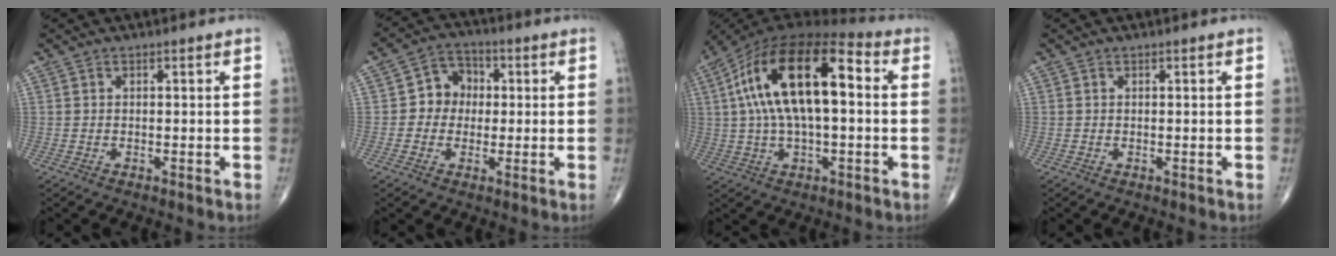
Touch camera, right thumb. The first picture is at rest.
{"total": 6.8, "force": [0.2, 6.0, 3.2], "torque": [-0.018, 0.018, -0.010]}
{"total": 20.7, "force": [2.8, 9.3, 18.3], "torque": [-0.333, 0.039, 0.037]}
{"total": 0.0}